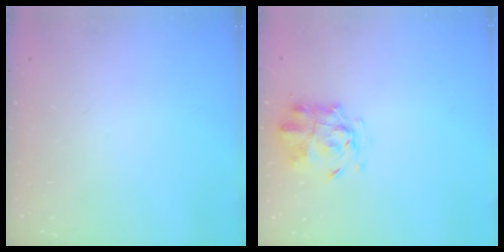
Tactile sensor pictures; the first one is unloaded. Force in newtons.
{"total": 3.3, "press": 3.0, "slide": 1.2}